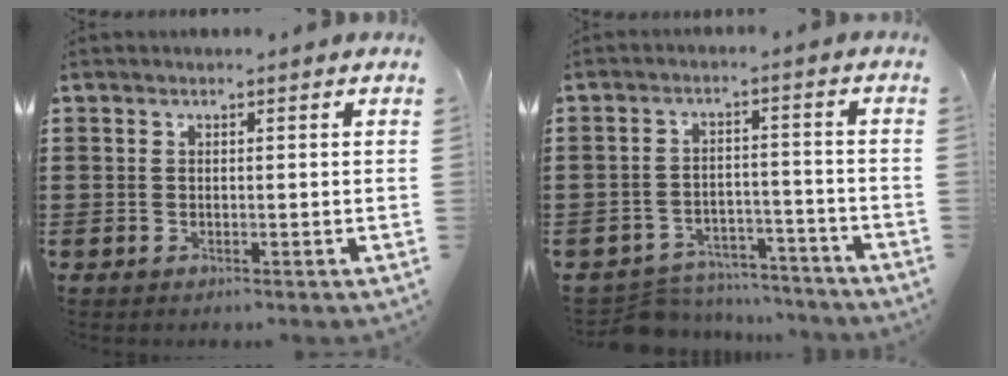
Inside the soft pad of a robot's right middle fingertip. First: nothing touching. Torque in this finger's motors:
{"motor_torque": [0.13, 0.12, 0.05, 0.01]}